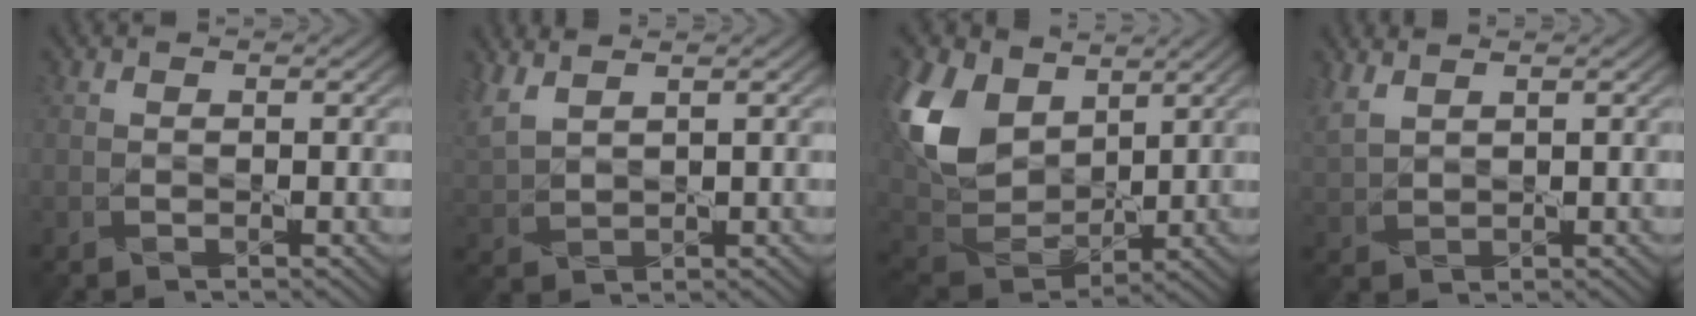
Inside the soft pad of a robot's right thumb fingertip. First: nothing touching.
{"total": 4.4, "force": [3.3, 1.4, 2.6], "torque": [-0.082, 0.011, 0.075]}
{"total": 13.1, "force": [5.2, 8.6, 8.4], "torque": [-0.227, 0.017, 0.098]}
{"total": 3.4, "force": [2.5, 1.1, 2.0], "torque": [-0.063, 0.009, 0.059]}